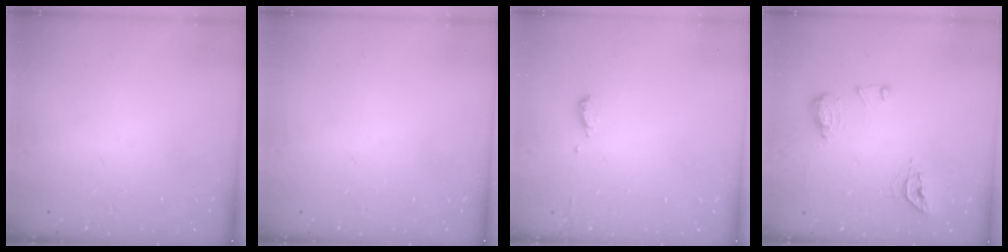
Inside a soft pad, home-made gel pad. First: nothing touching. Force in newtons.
{"total": 0.0}
{"total": 6.1, "press": 6.0, "slide": 1.3}
{"total": 10.5, "press": 10.5, "slide": 0.7}